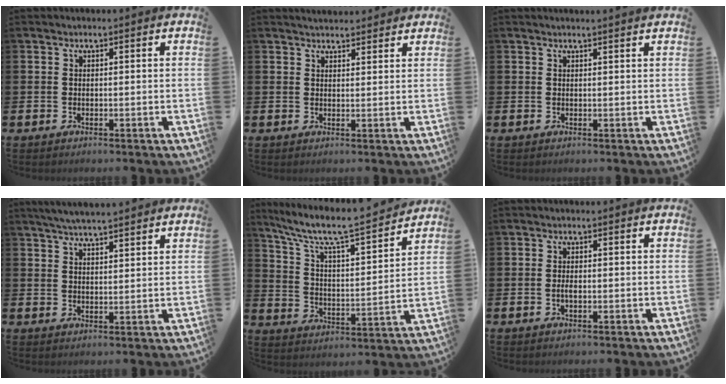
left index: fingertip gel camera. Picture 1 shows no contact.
{"total": 2.8, "force": [2.7, 0.5, -0.1], "torque": [0.005, -0.015, 0.049]}
{"total": 0.8, "force": [0.8, -0.2, 0.1], "torque": [0.006, -0.004, 0.013]}
{"total": 4.6, "force": [4.4, 0.0, 1.1], "torque": [-0.031, -0.015, 0.080]}
{"total": 8.7, "force": [7.6, 1.2, 4.1], "torque": [-0.115, -0.053, 0.124]}
{"total": 1.0, "force": [-0.2, 0.3, 0.9], "torque": [-0.013, -0.002, -0.005]}